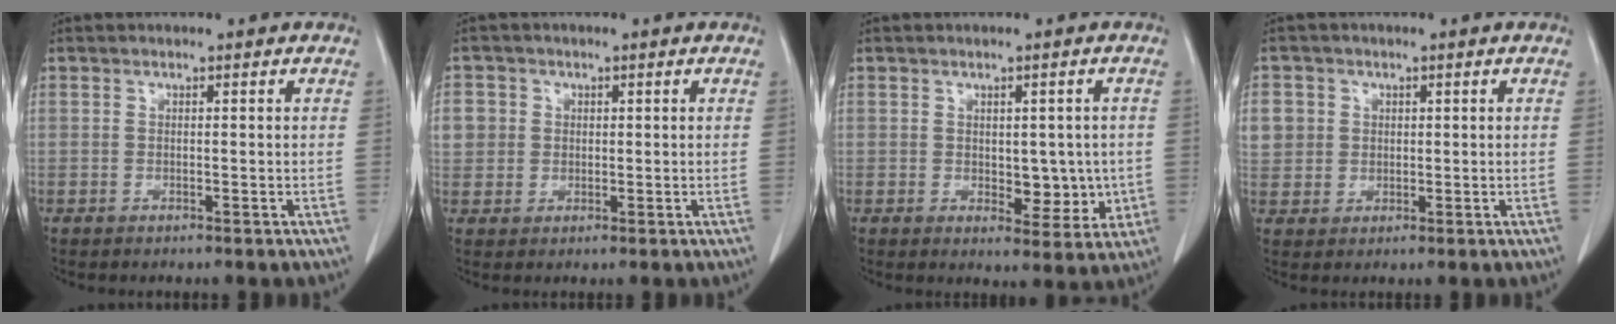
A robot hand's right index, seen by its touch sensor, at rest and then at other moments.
{"total": 4.7, "force": [1.0, 4.5, 0.8], "torque": [-0.009, 0.010, 0.022]}
{"total": 6.1, "force": [-0.3, 3.4, 5.0], "torque": [-0.051, -0.004, 0.008]}
{"total": 6.5, "force": [1.8, 6.1, 1.3], "torque": [-0.031, 0.013, 0.041]}